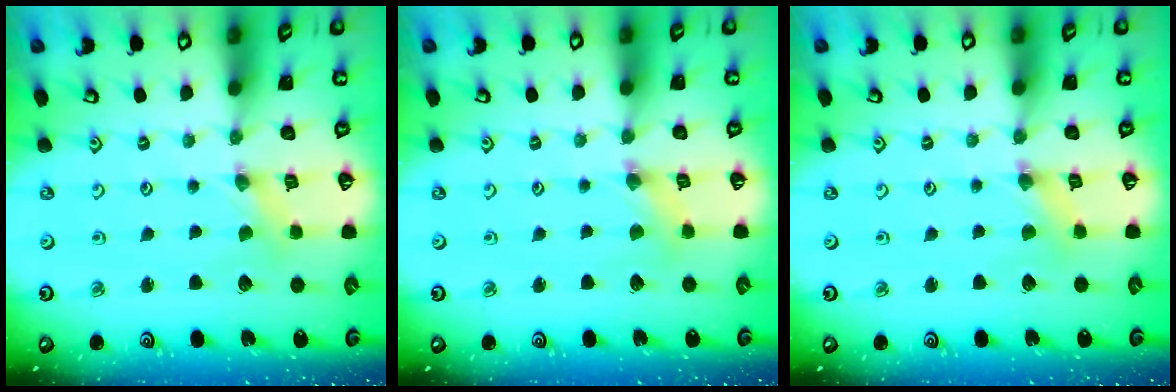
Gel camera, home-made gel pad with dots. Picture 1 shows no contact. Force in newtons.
{"total": 2.0, "press": 2.0, "slide": 0.3}
{"total": 1.6, "press": 1.6, "slide": 0.2}